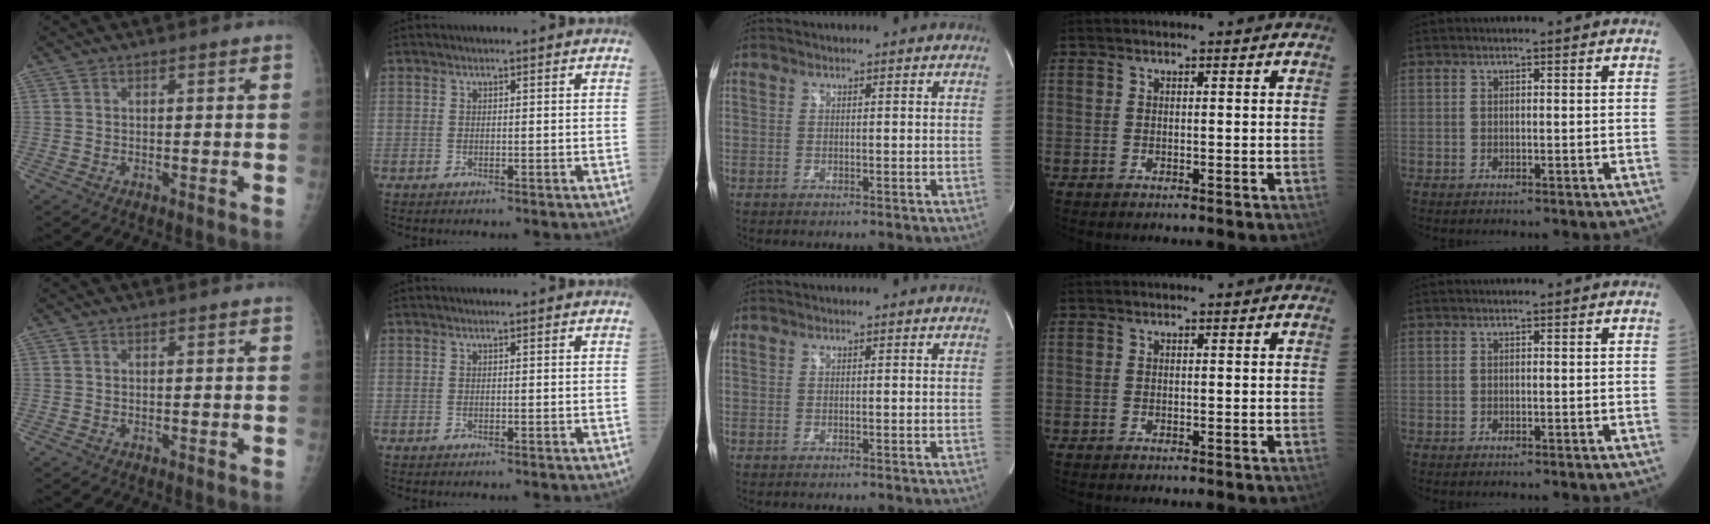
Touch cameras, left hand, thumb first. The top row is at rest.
{}